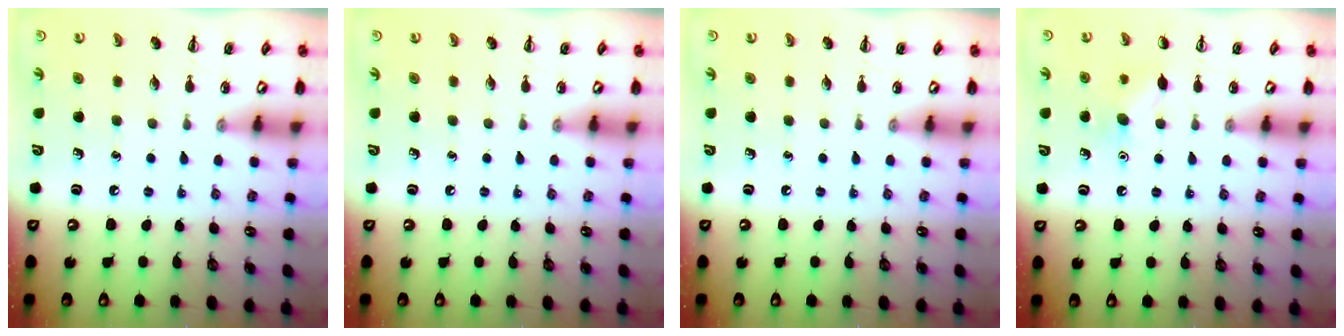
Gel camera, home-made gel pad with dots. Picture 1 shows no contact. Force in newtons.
{"total": 0.0}
{"total": 0.0}
{"total": 7.5, "press": 7.3, "slide": 1.7}